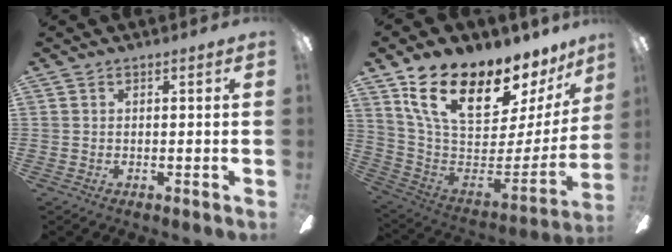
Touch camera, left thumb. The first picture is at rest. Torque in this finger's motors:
{"motor_torque": [2.65, 2.36, 1.73, -1.04, 0.58]}